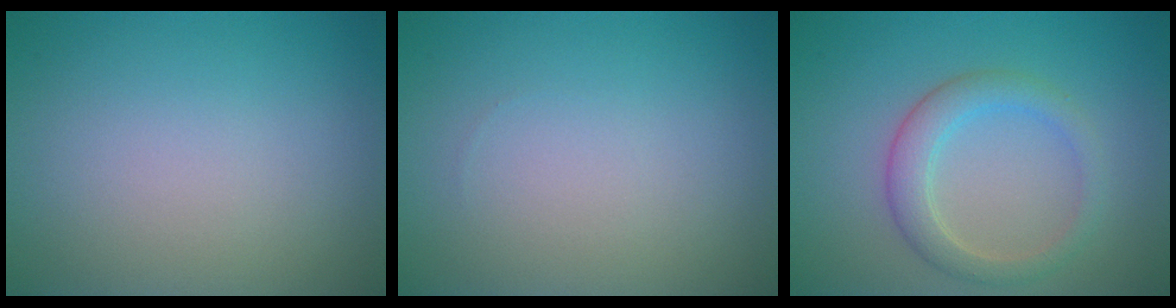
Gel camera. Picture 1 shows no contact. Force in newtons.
{"total": 0.0}
{"total": 2.8, "press": 2.8, "slide": 0.2}